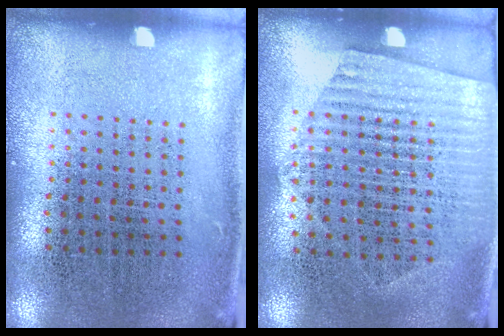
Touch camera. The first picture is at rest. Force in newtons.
{"total": 1.5, "press": 1.2, "slide": 0.9}